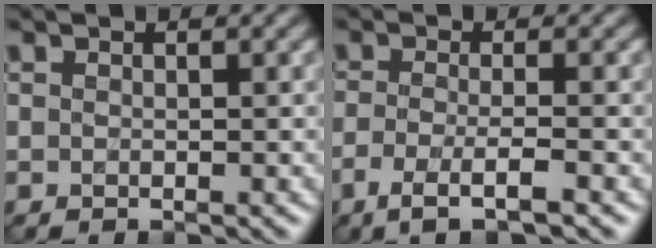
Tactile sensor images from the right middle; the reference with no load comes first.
{"total": 3.9, "force": [-2.0, 0.7, 3.2], "torque": [-0.061, -0.009, -0.044]}